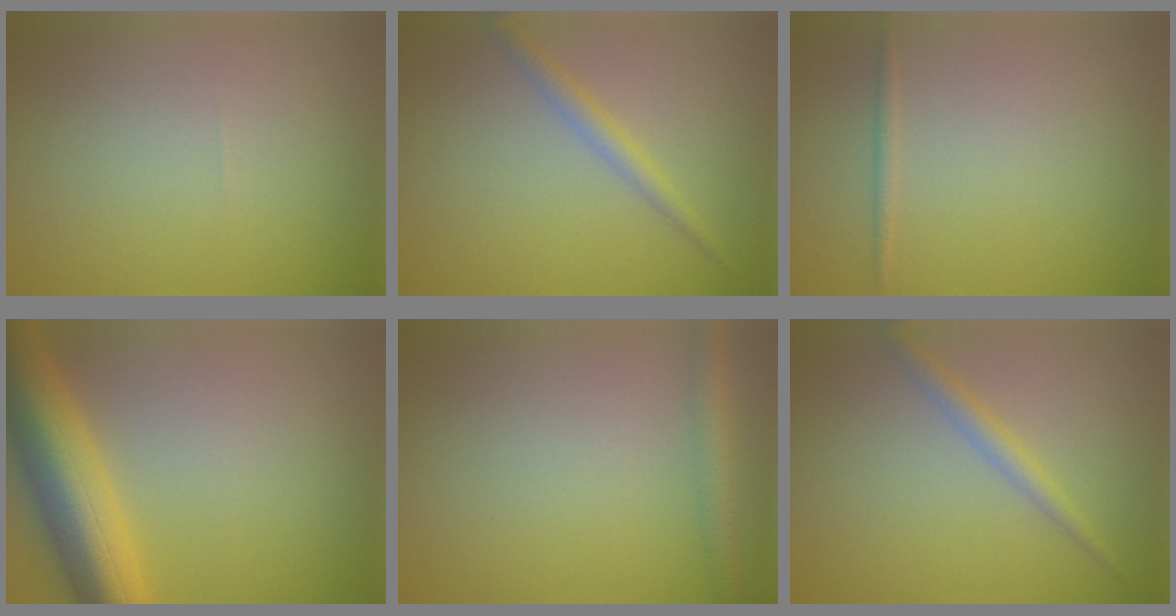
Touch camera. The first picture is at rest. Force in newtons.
{"total": 1.8, "press": 1.8, "slide": 0.0}
{"total": 0.7, "press": 0.7, "slide": 0.0}
{"total": 9.2, "press": 9.2, "slide": 0.3}
{"total": 2.6, "press": 2.6, "slide": 0.0}
{"total": 1.8, "press": 1.8, "slide": 0.0}